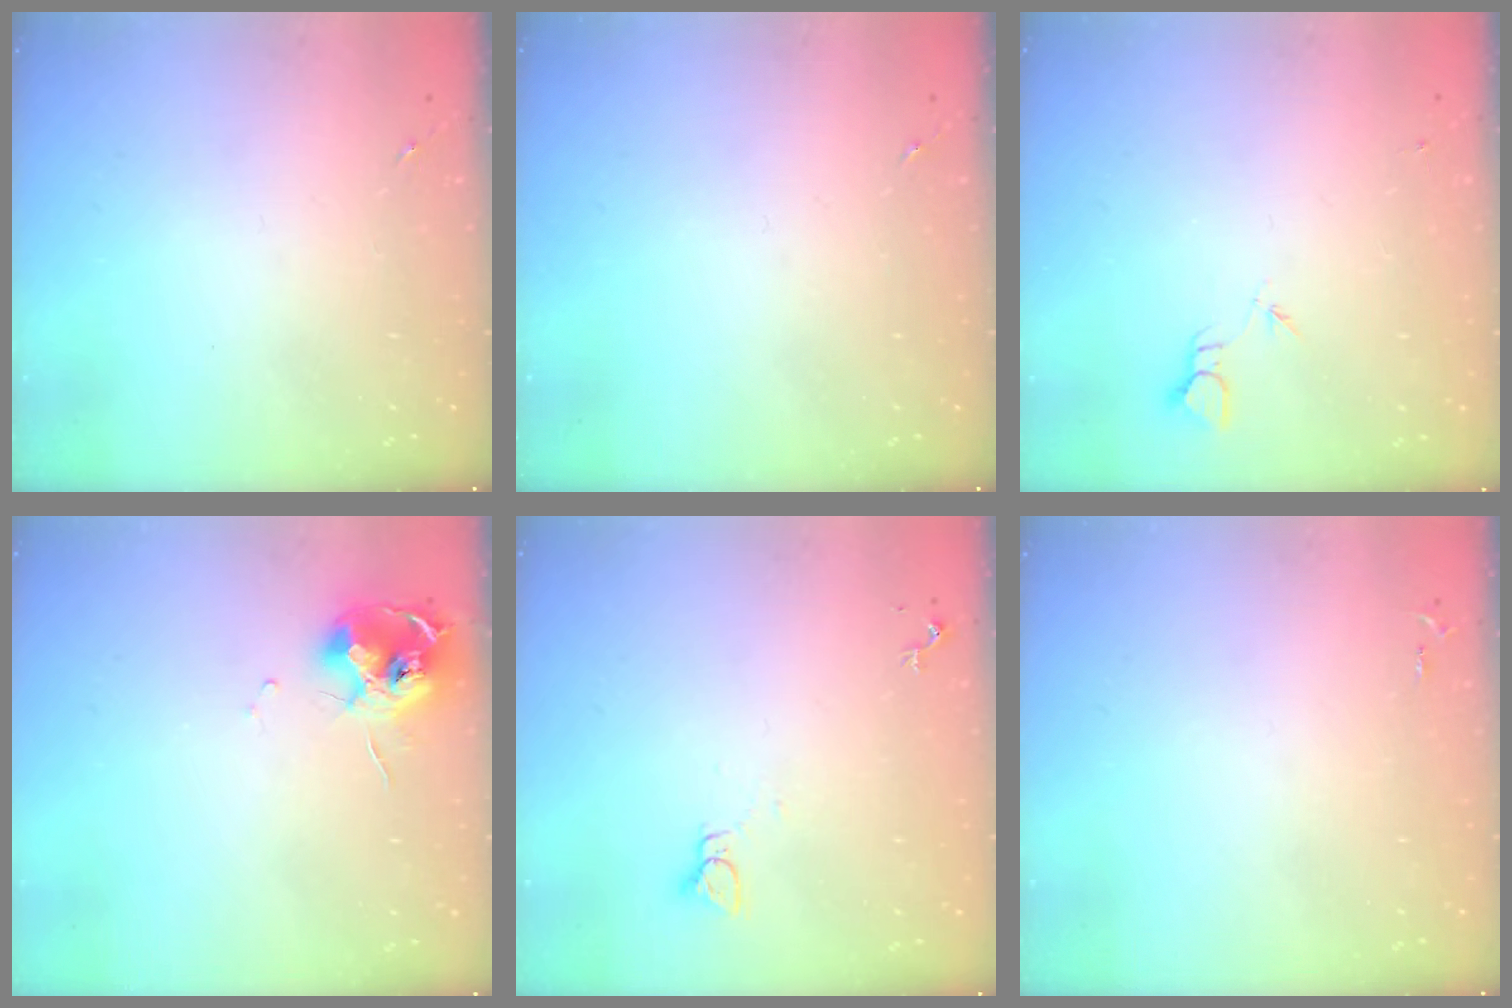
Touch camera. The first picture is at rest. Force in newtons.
{"total": 0.0}
{"total": 2.3, "press": 2.3, "slide": 0.1}
{"total": 12.1, "press": 12.0, "slide": 1.2}
{"total": 2.2, "press": 2.2, "slide": 0.1}
{"total": 2.5, "press": 2.5, "slide": 0.3}